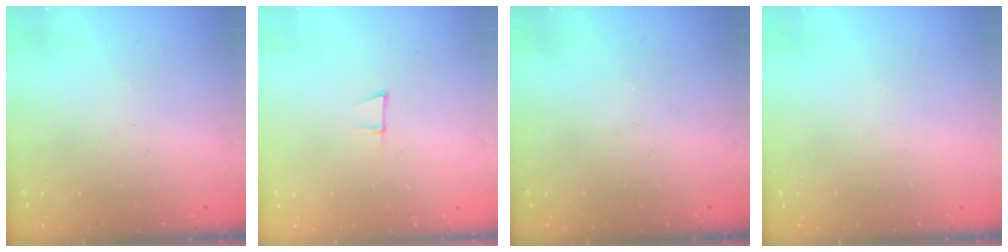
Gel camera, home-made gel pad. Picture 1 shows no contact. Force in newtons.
{"total": 5.2, "press": 4.3, "slide": 2.9}
{"total": 0.0}
{"total": 0.0}